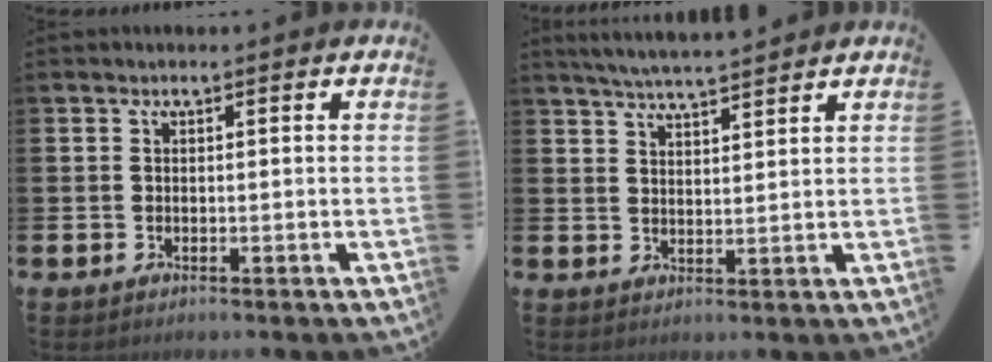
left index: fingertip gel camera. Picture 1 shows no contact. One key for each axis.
{"total": 4.8, "fx": 4.7, "fy": 0.0, "fz": 1.0, "tx": -0.026, "ty": -0.023, "tz": 0.084}